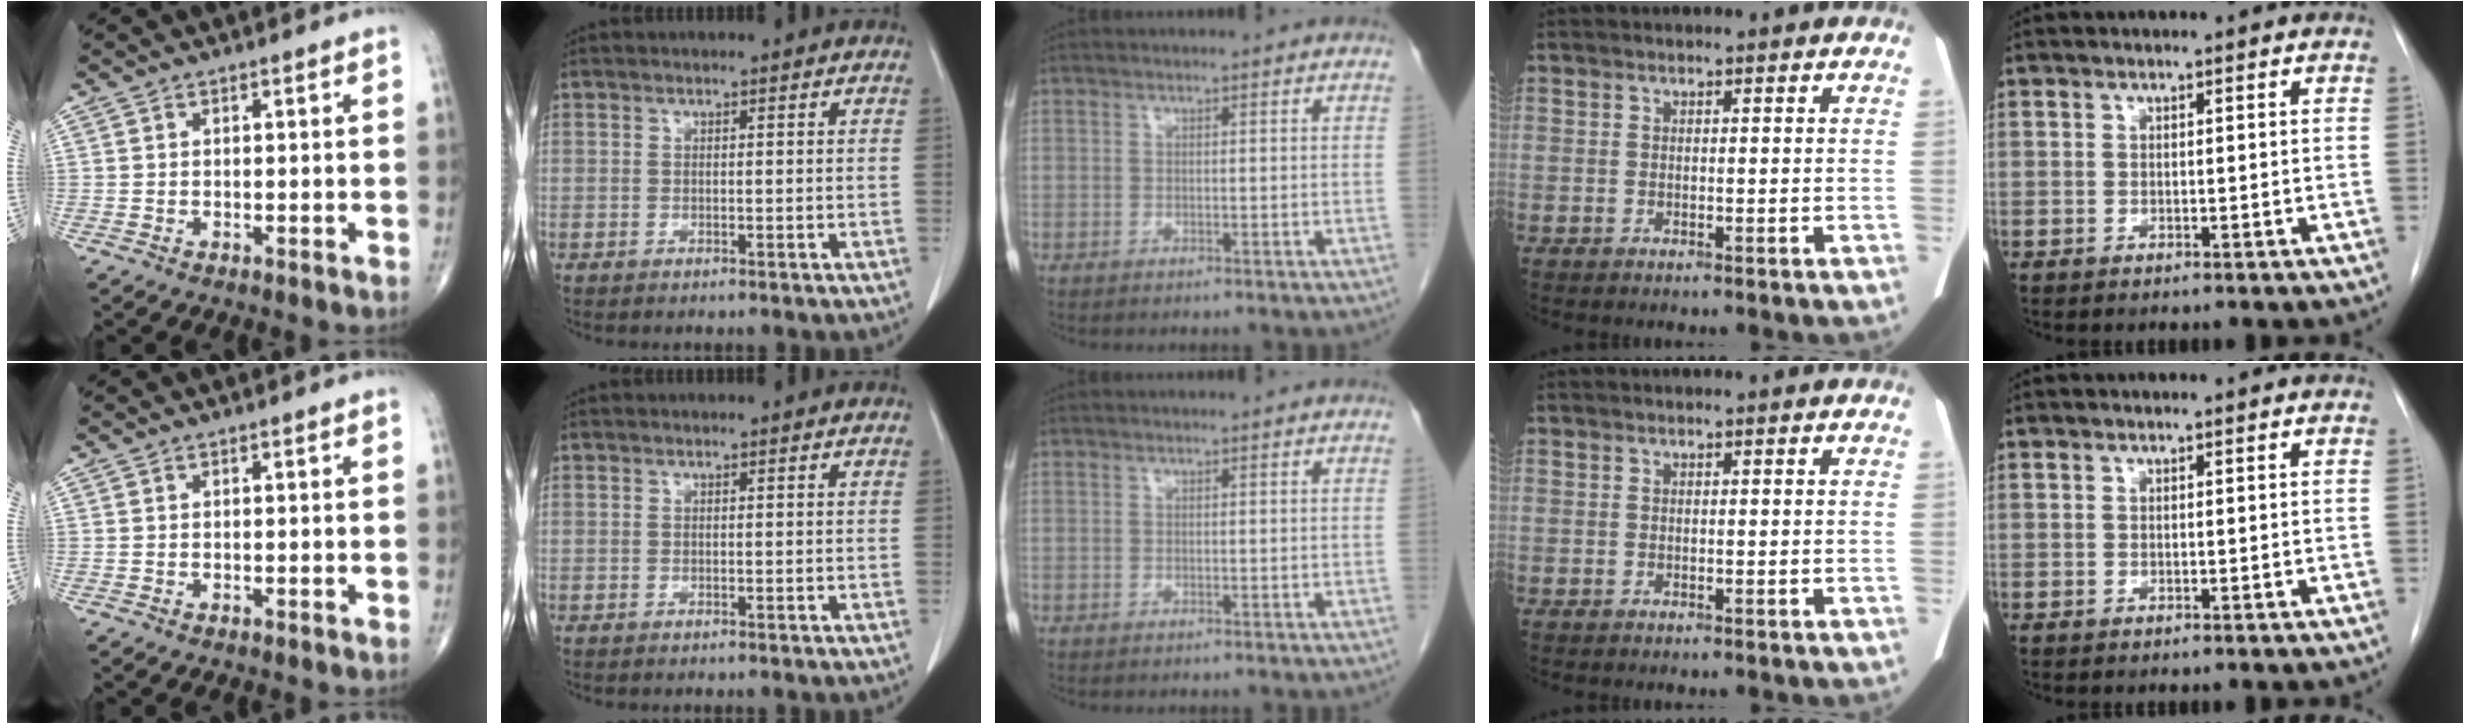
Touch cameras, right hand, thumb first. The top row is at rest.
{}